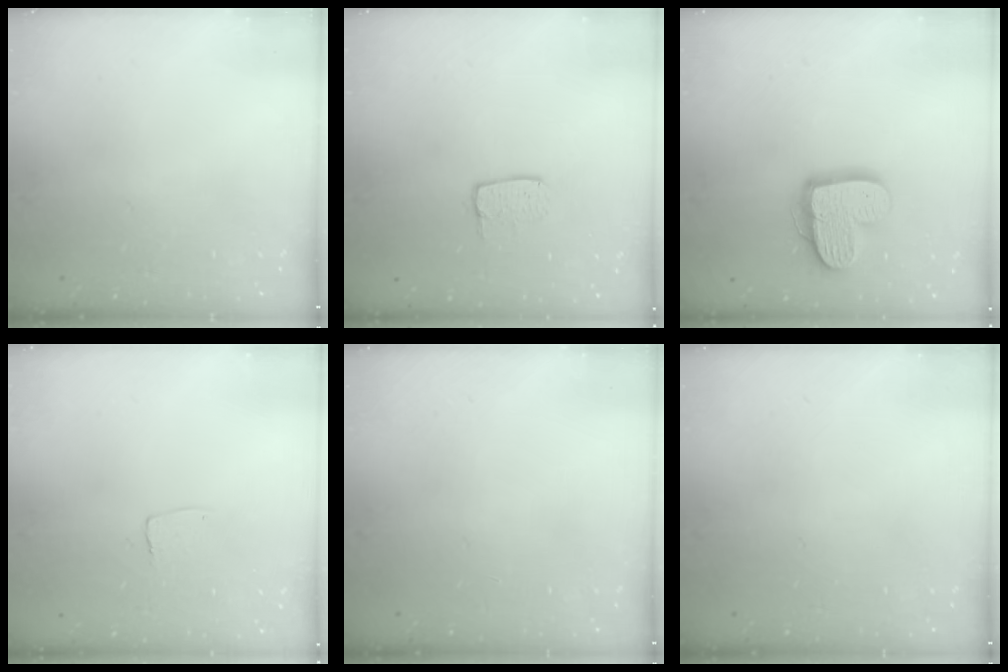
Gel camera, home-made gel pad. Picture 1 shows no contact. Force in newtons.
{"total": 5.5, "press": 5.5, "slide": 0.3}
{"total": 13.9, "press": 13.9, "slide": 1.0}
{"total": 2.6, "press": 2.6, "slide": 0.1}
{"total": 0.0}
{"total": 0.0}